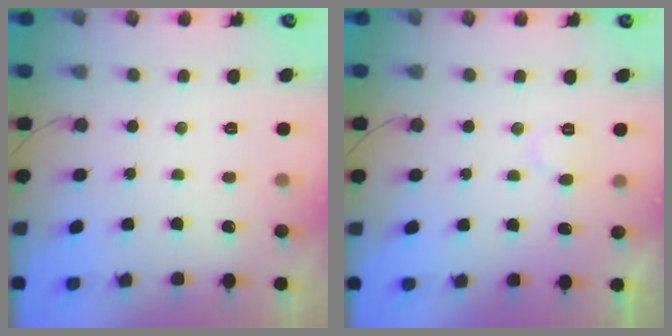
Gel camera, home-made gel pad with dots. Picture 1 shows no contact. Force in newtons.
{"total": 5.7, "press": 5.6, "slide": 0.5}